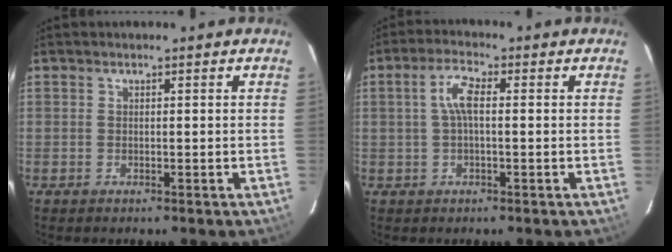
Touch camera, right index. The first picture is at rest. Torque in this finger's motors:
{"motor_torque": [0.22, -0.07, 0.51, 0.11]}